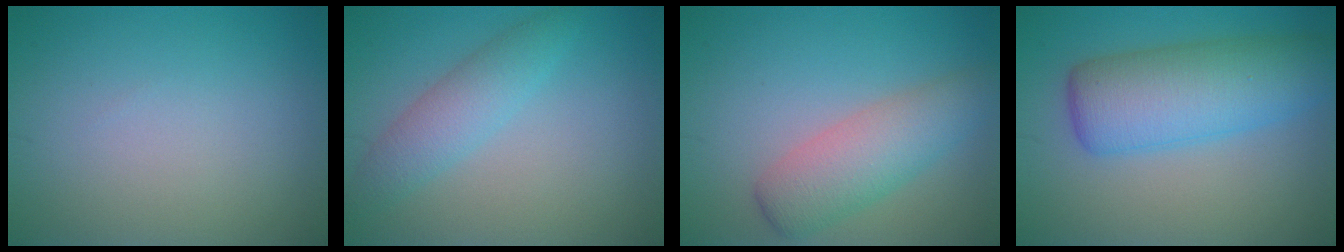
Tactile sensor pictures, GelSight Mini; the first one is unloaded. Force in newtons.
{"total": 2.4, "press": 2.4, "slide": 0.2}
{"total": 4.6, "press": 4.6, "slide": 0.1}
{"total": 7.6, "press": 7.6, "slide": 0.2}